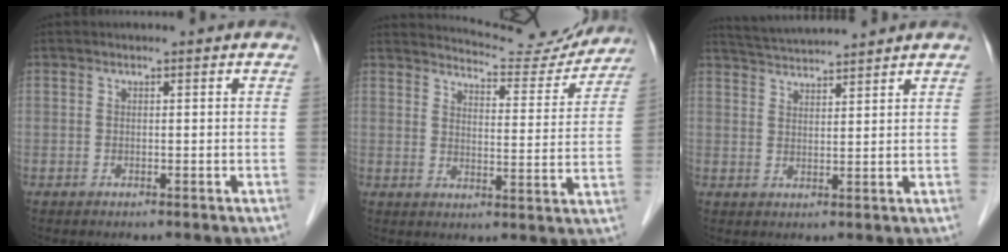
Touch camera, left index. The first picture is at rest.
{"total": 13.0, "force": [12.8, 1.5, 1.7], "torque": [-0.021, -0.023, 0.155]}
{"total": 7.1, "force": [6.9, -0.7, 1.8], "torque": [-0.042, 0.026, 0.116]}